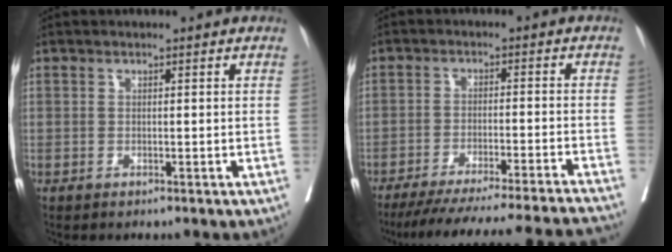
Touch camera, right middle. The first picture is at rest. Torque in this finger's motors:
{"motor_torque": [1.06, -1.08, 0.15, 0.07]}